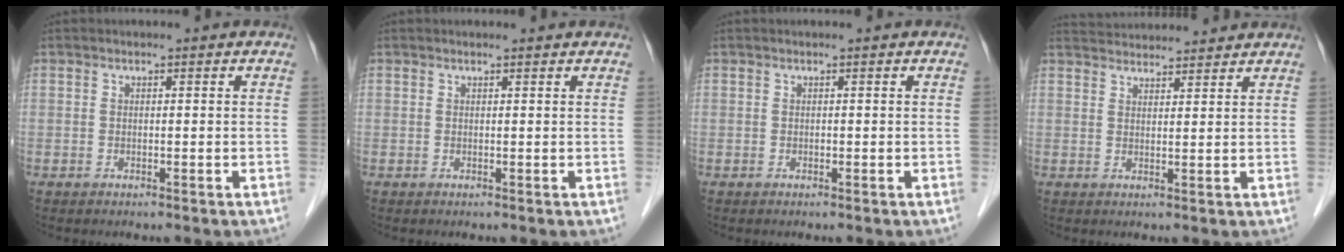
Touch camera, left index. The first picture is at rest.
{"total": 1.2, "force": [1.2, 0.0, 0.2], "torque": [-0.013, 0.004, 0.014]}
{"total": 0.0}
{"total": 8.6, "force": [8.4, 0.6, 1.6], "torque": [-0.031, 0.033, 0.122]}